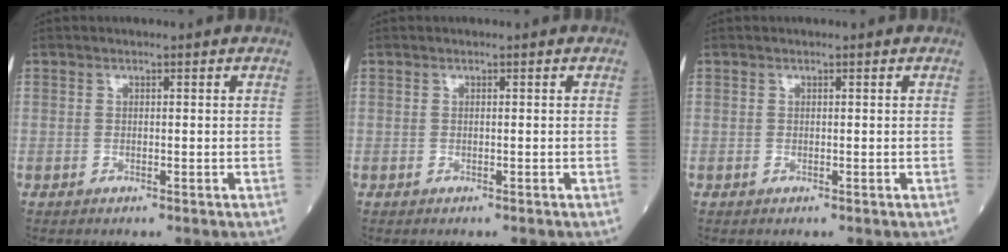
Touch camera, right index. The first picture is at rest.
{"total": 0.0}
{"total": 0.0}